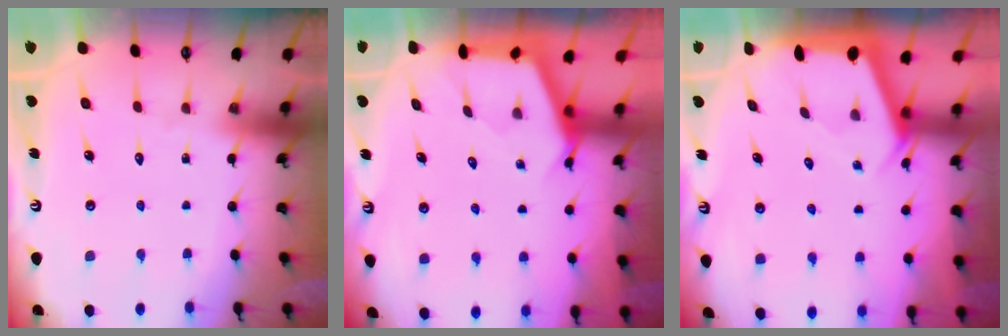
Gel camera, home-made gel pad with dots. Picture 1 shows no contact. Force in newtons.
{"total": 2.6, "press": 2.6, "slide": 0.3}
{"total": 2.3, "press": 2.3, "slide": 0.3}